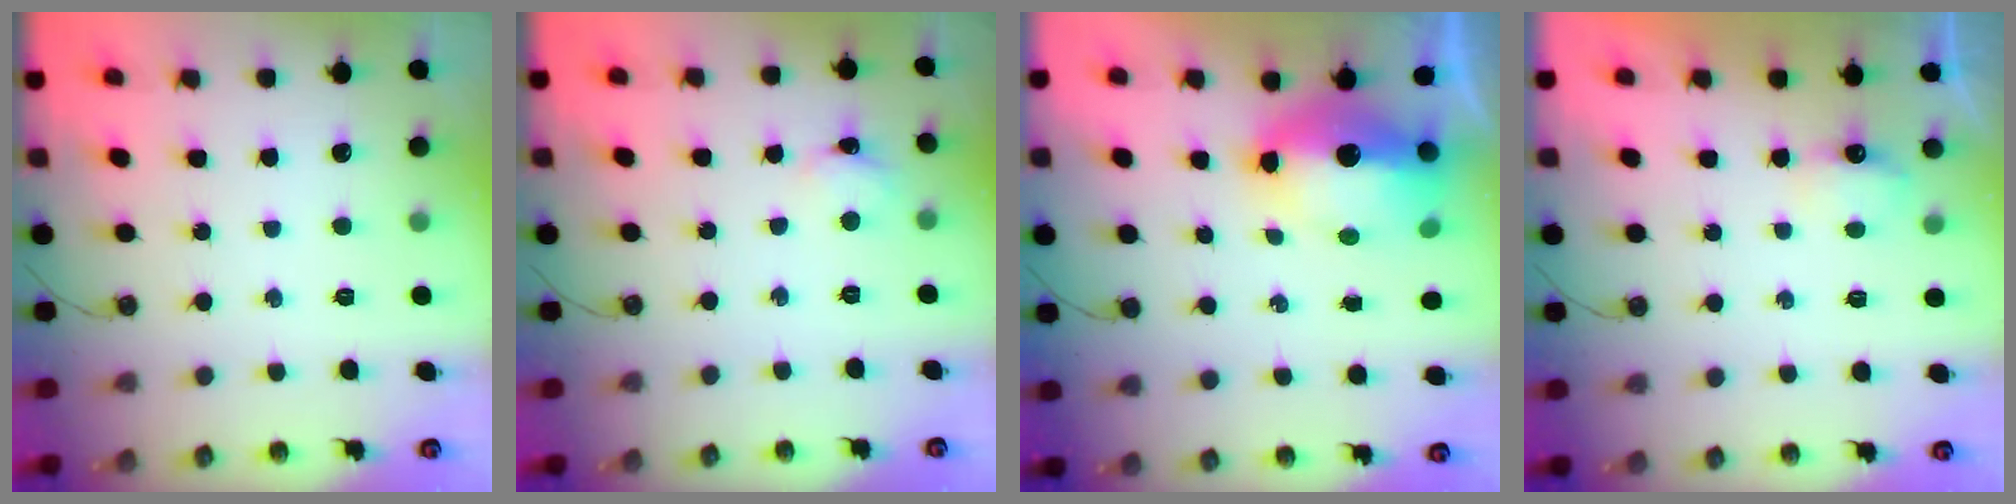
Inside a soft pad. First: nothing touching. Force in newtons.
{"total": 3.0, "press": 3.0, "slide": 0.4}
{"total": 14.9, "press": 14.8, "slide": 1.8}
{"total": 4.8, "press": 4.7, "slide": 0.7}